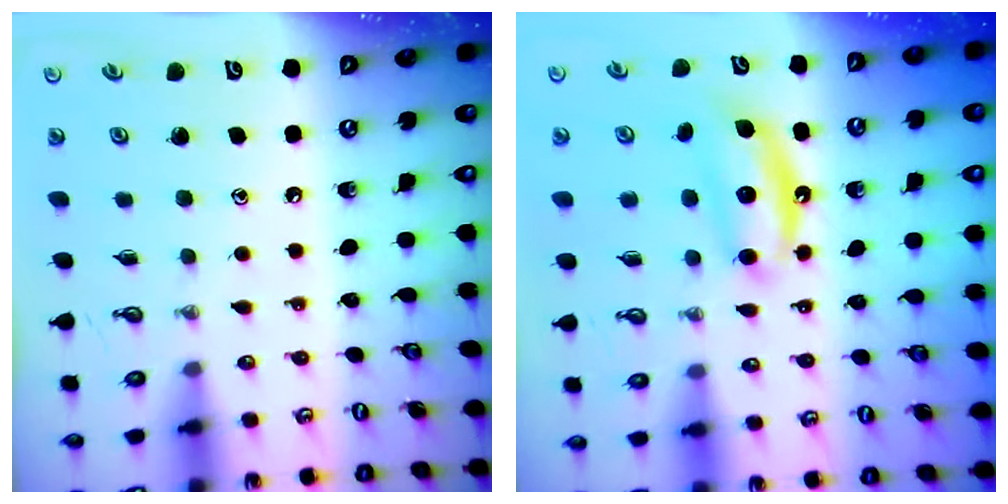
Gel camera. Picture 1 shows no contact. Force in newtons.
{"total": 6.5, "press": 6.4, "slide": 0.5}